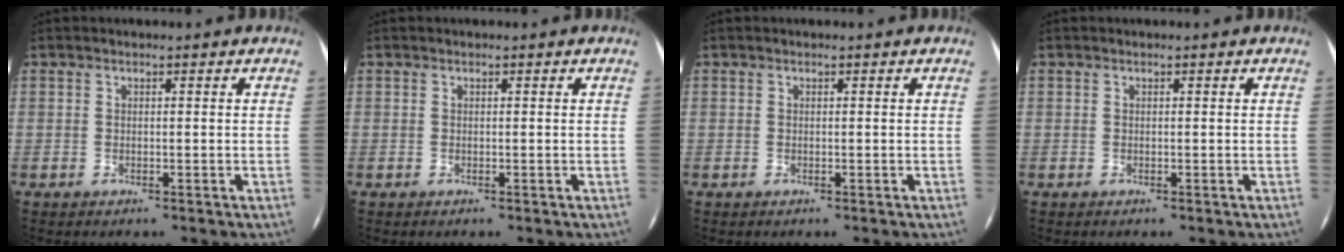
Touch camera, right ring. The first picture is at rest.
{"total": 0.0}
{"total": 0.0}
{"total": 0.0}